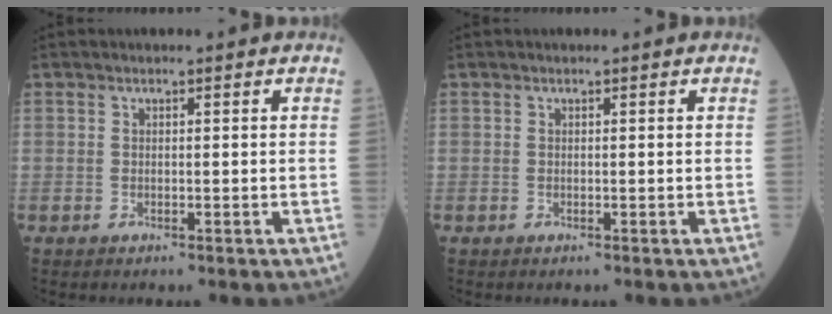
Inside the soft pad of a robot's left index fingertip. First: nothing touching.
{"total": 0.0}